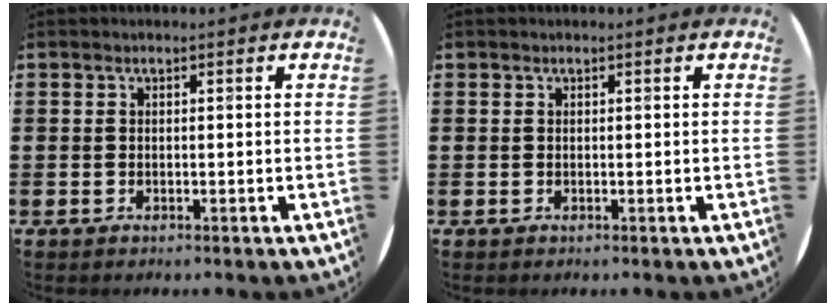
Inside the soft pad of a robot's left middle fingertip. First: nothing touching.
{"total": 0.0}